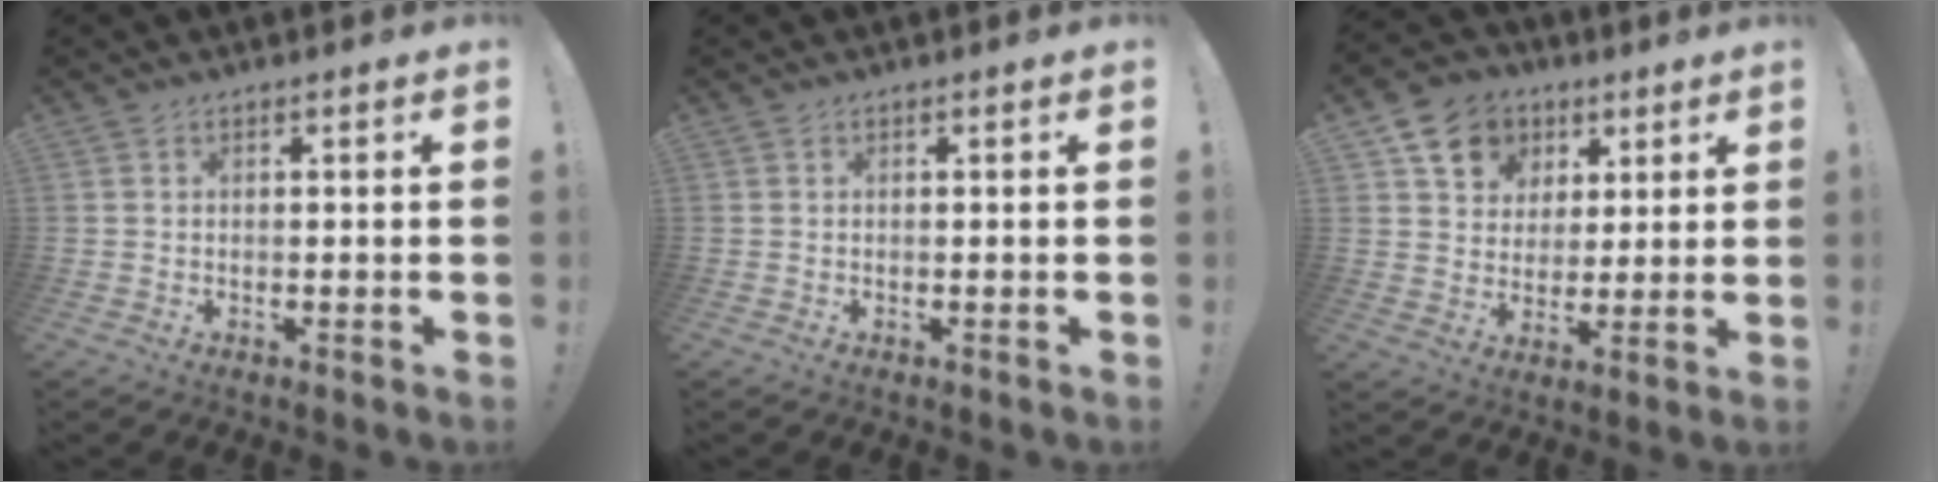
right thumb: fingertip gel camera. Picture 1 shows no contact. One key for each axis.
{"total": 0.0}
{"total": 11.8, "fx": 5.6, "fy": 9.6, "fz": 3.9, "tx": -0.052, "ty": -0.025, "tz": 0.110}